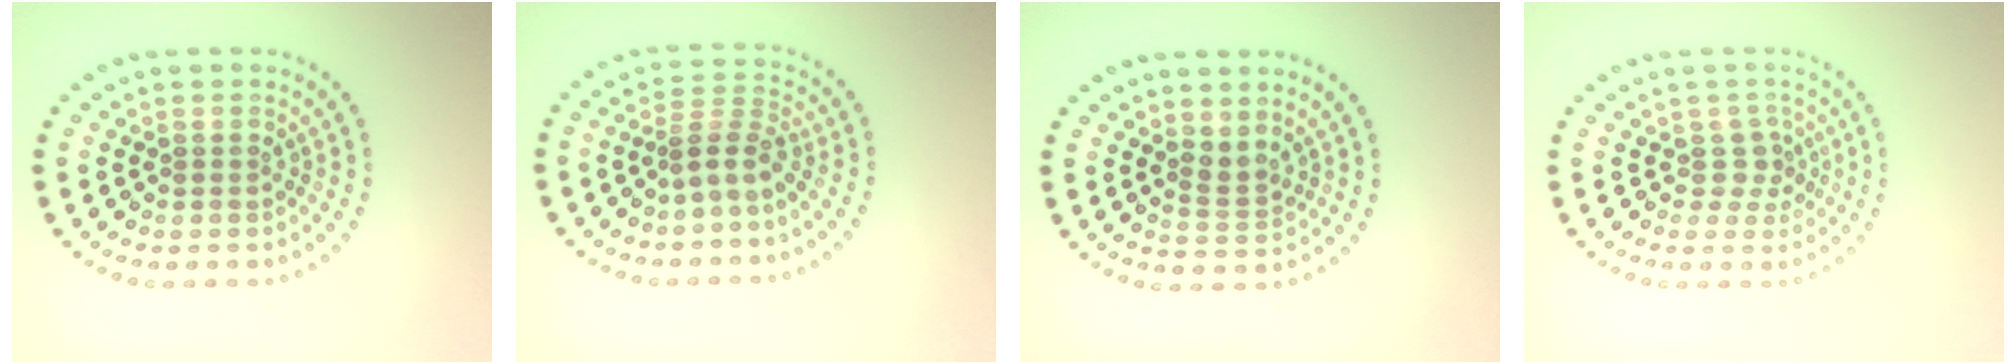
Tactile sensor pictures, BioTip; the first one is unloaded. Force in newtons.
{"total": 2.7, "press": 1.7, "slide": 2.0}
{"total": 1.6, "press": 1.2, "slide": 1.1}
{"total": 2.1, "press": 1.6, "slide": 1.3}